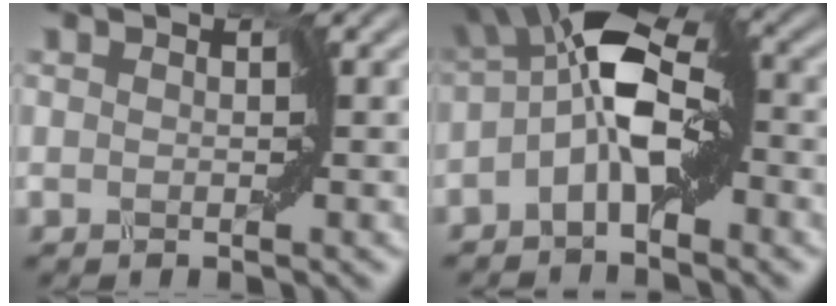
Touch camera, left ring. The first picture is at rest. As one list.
[{"total": 6.0, "force": [-0.8, 2.3, 5.5], "torque": [-0.118, 0.015, -0.021]}]